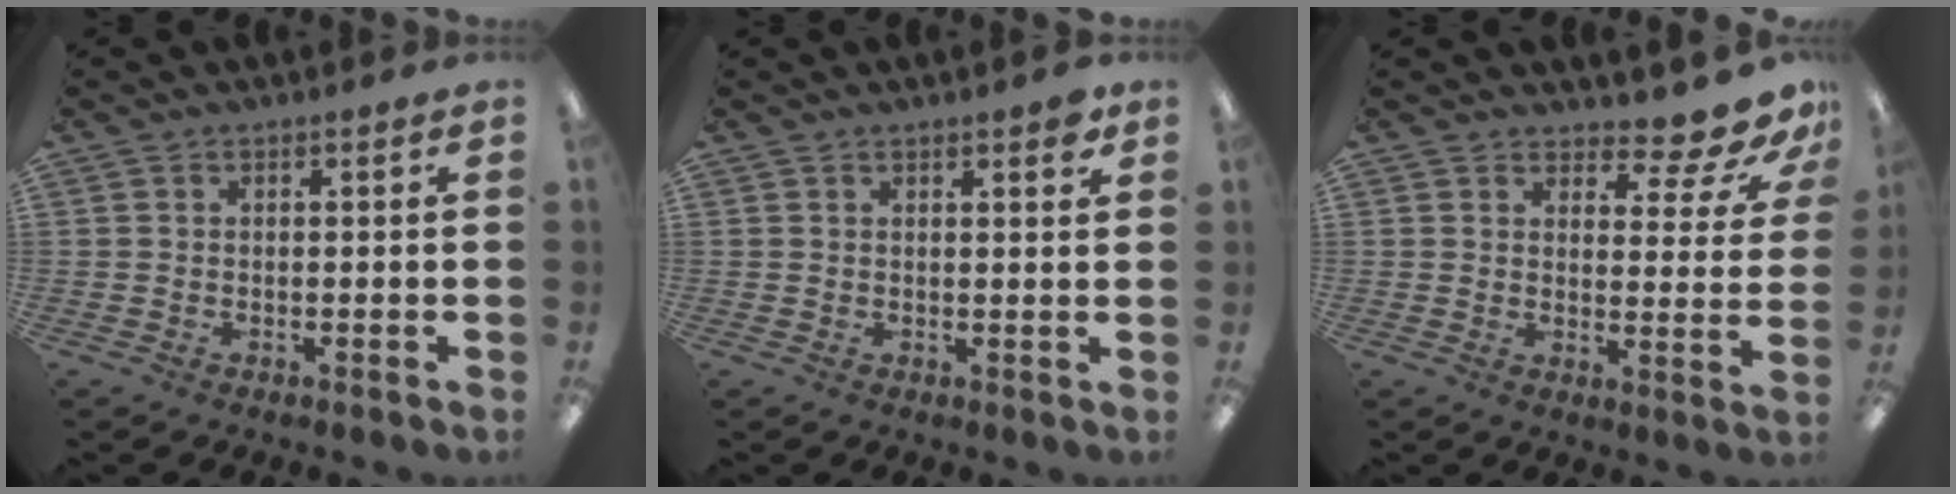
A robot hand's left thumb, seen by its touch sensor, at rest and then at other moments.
{"total": 2.4, "force": [1.9, 0.4, 1.4], "torque": [-0.013, -0.006, 0.029]}
{"total": 8.8, "force": [7.2, 2.6, 4.4], "torque": [-0.043, -0.057, 0.123]}